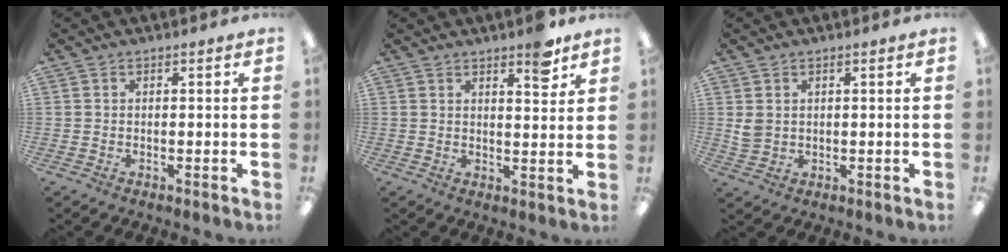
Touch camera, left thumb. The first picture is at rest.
{"total": 6.0, "force": [4.4, 1.9, 3.6], "torque": [-0.034, -0.029, 0.069]}
{"total": 3.2, "force": [1.2, 2.5, 1.5], "torque": [-0.023, -0.001, 0.022]}